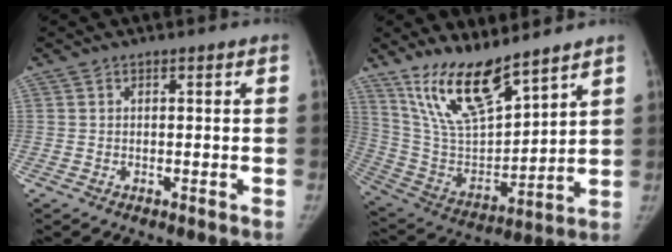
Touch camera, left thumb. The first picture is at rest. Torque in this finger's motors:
{"motor_torque": [0.57, -0.26, 1.44, -1.34, 0.46]}